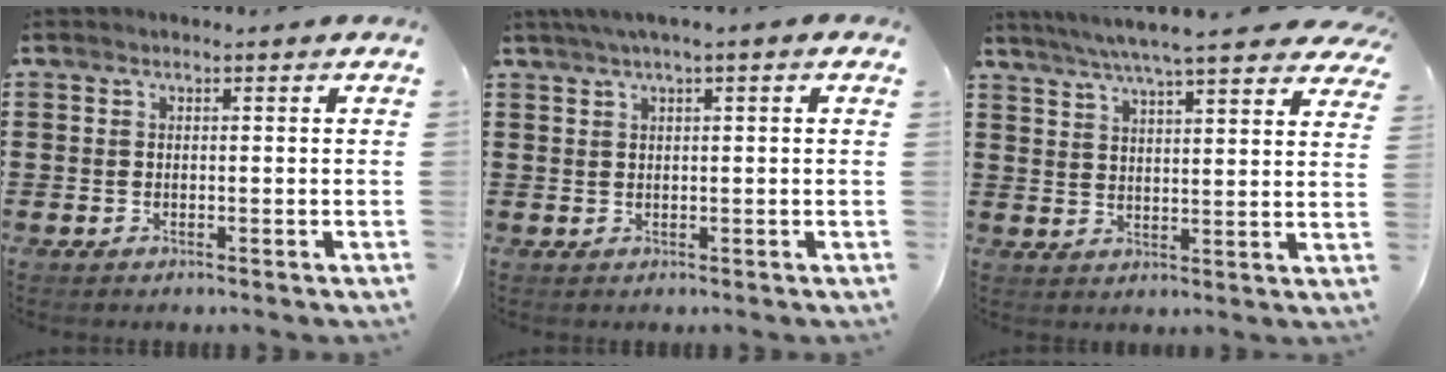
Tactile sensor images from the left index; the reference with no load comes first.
{"total": 1.7, "force": [0.6, 0.1, 1.6], "torque": [-0.029, 0.001, 0.010]}
{"total": 6.6, "force": [5.8, 0.0, 3.0], "torque": [-0.078, -0.020, 0.103]}